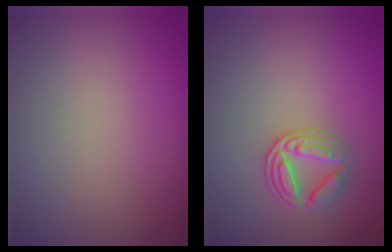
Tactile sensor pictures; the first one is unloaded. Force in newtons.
{"total": 2.7, "press": 2.7, "slide": 0.4}